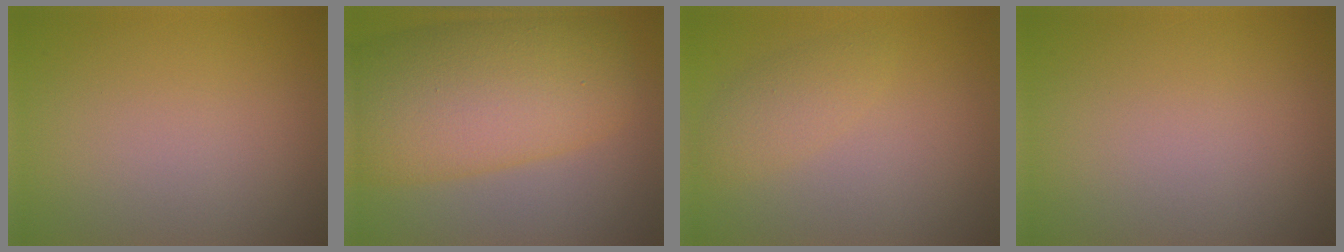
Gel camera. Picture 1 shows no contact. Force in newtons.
{"total": 10.9, "press": 10.9, "slide": 0.3}
{"total": 1.9, "press": 1.9, "slide": 0.1}
{"total": 0.0}